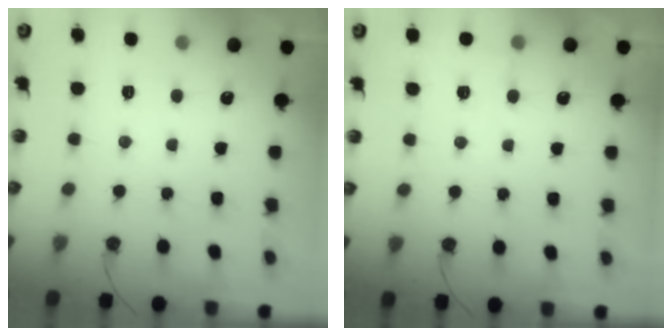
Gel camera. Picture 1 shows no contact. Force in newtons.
{"total": 3.2, "press": 2.4, "slide": 2.0}